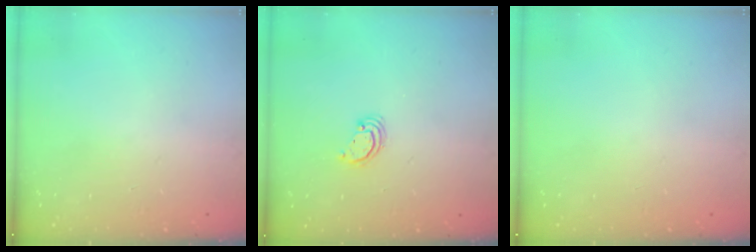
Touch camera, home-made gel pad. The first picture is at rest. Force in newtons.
{"total": 2.8, "press": 2.8, "slide": 0.2}
{"total": 0.0}